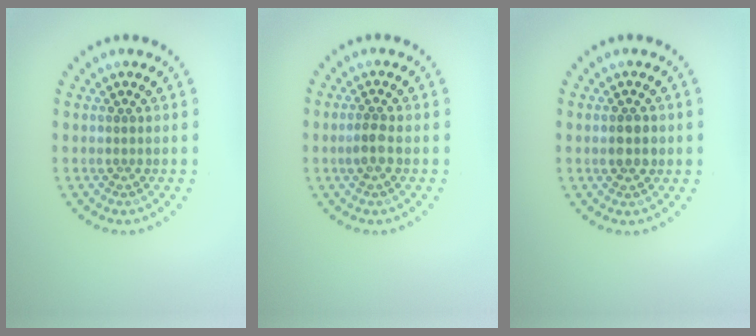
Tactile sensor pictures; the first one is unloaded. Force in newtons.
{"total": 1.6, "press": 1.6, "slide": 0.5}
{"total": 2.4, "press": 2.4, "slide": 0.0}